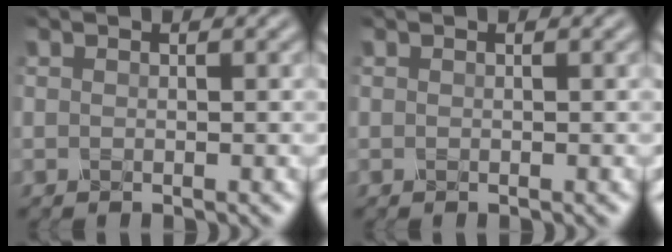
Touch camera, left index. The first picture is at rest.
{"total": 0.0}